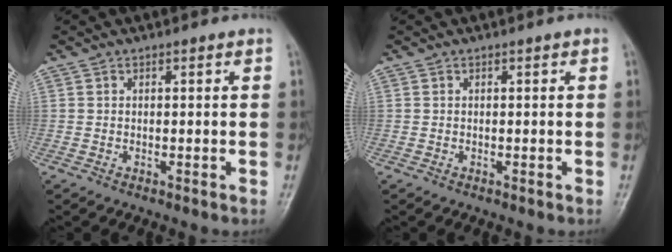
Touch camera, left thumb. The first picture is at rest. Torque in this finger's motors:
{"motor_torque": [0.00, 0.00, -0.05, -0.05, 0.00]}